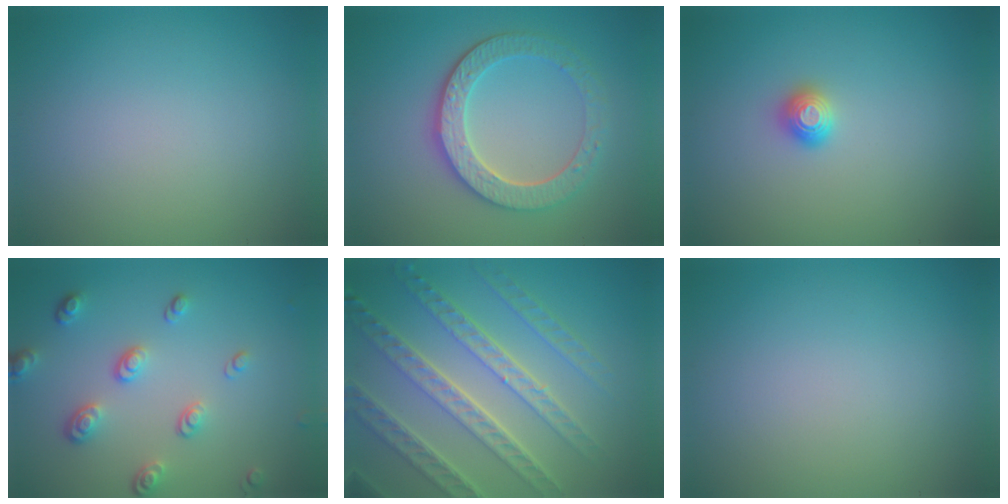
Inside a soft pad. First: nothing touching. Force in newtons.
{"total": 4.5, "press": 4.0, "slide": 2.1}
{"total": 1.2, "press": 1.1, "slide": 0.2}
{"total": 3.3, "press": 2.6, "slide": 2.0}
{"total": 7.5, "press": 5.5, "slide": 5.2}
{"total": 0.0}